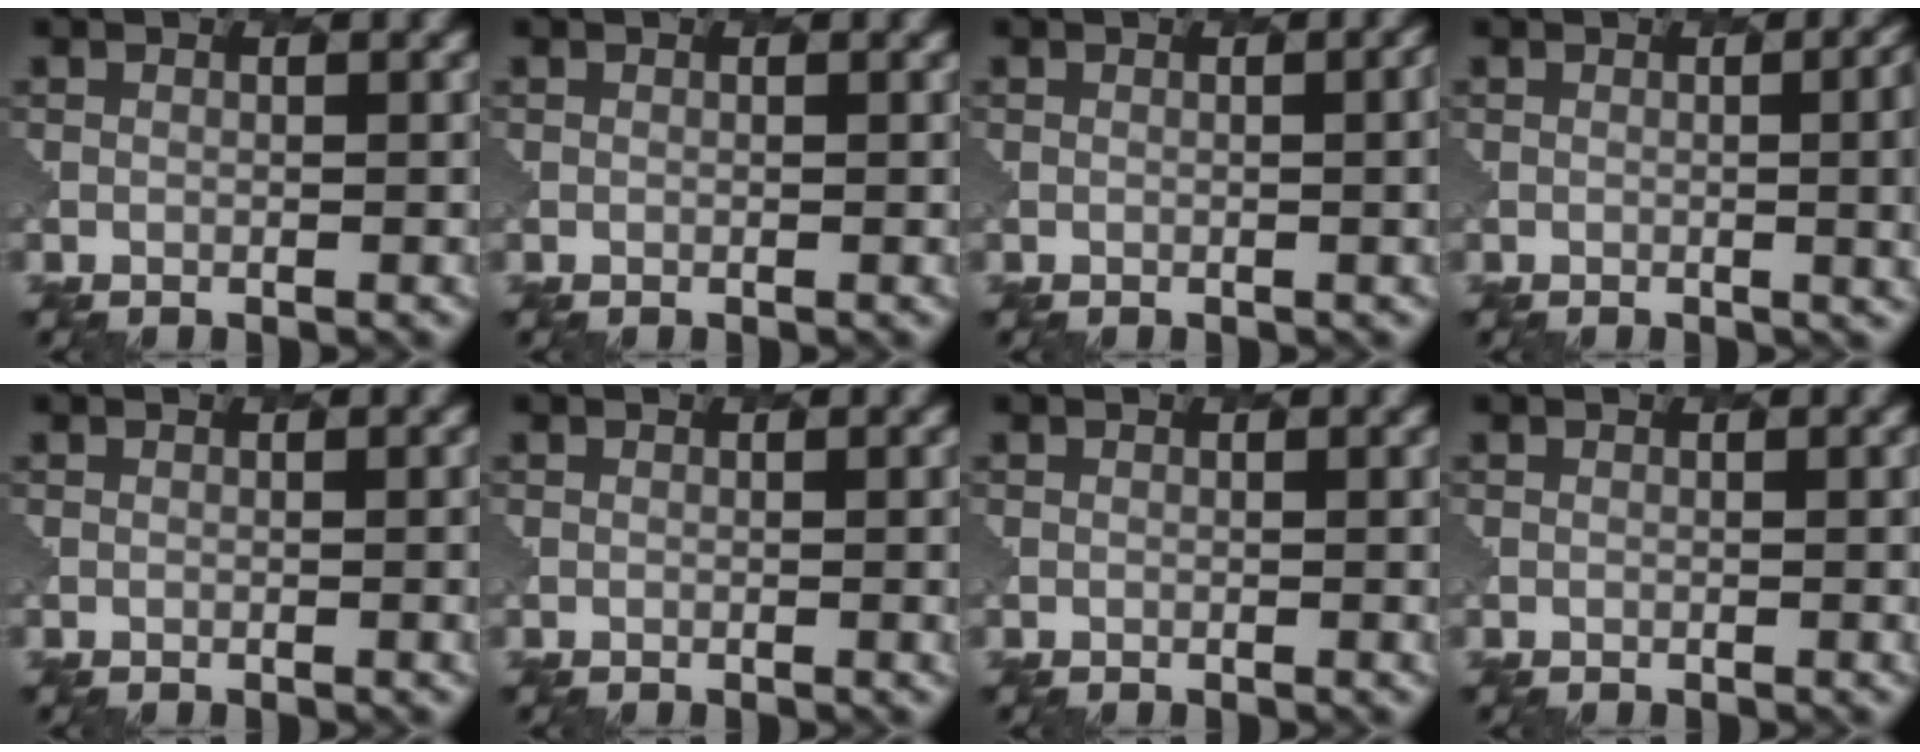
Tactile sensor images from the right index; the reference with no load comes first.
{"total": 0.0}
{"total": 3.9, "force": [0.3, 1.7, 3.5], "torque": [-0.014, 0.010, -0.002]}
{"total": 7.6, "force": [0.2, 3.7, 6.7], "torque": [-0.035, 0.006, -0.004]}
{"total": 2.5, "force": [0.1, 1.0, 2.3], "torque": [-0.015, 0.004, -0.002]}
{"total": 2.7, "force": [0.1, 1.1, 2.5], "torque": [-0.019, 0.003, -0.001]}
{"total": 1.7, "force": [0.2, 0.6, 1.6], "torque": [-0.009, 0.003, 0.000]}
{"total": 2.1, "force": [0.2, 0.8, 1.9], "torque": [-0.011, 0.004, 0.000]}